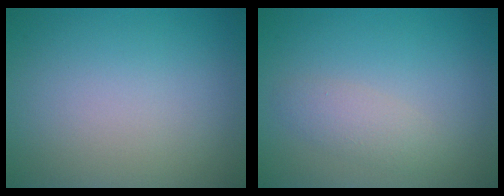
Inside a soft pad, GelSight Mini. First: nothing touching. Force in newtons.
{"total": 1.8, "press": 1.8, "slide": 0.2}